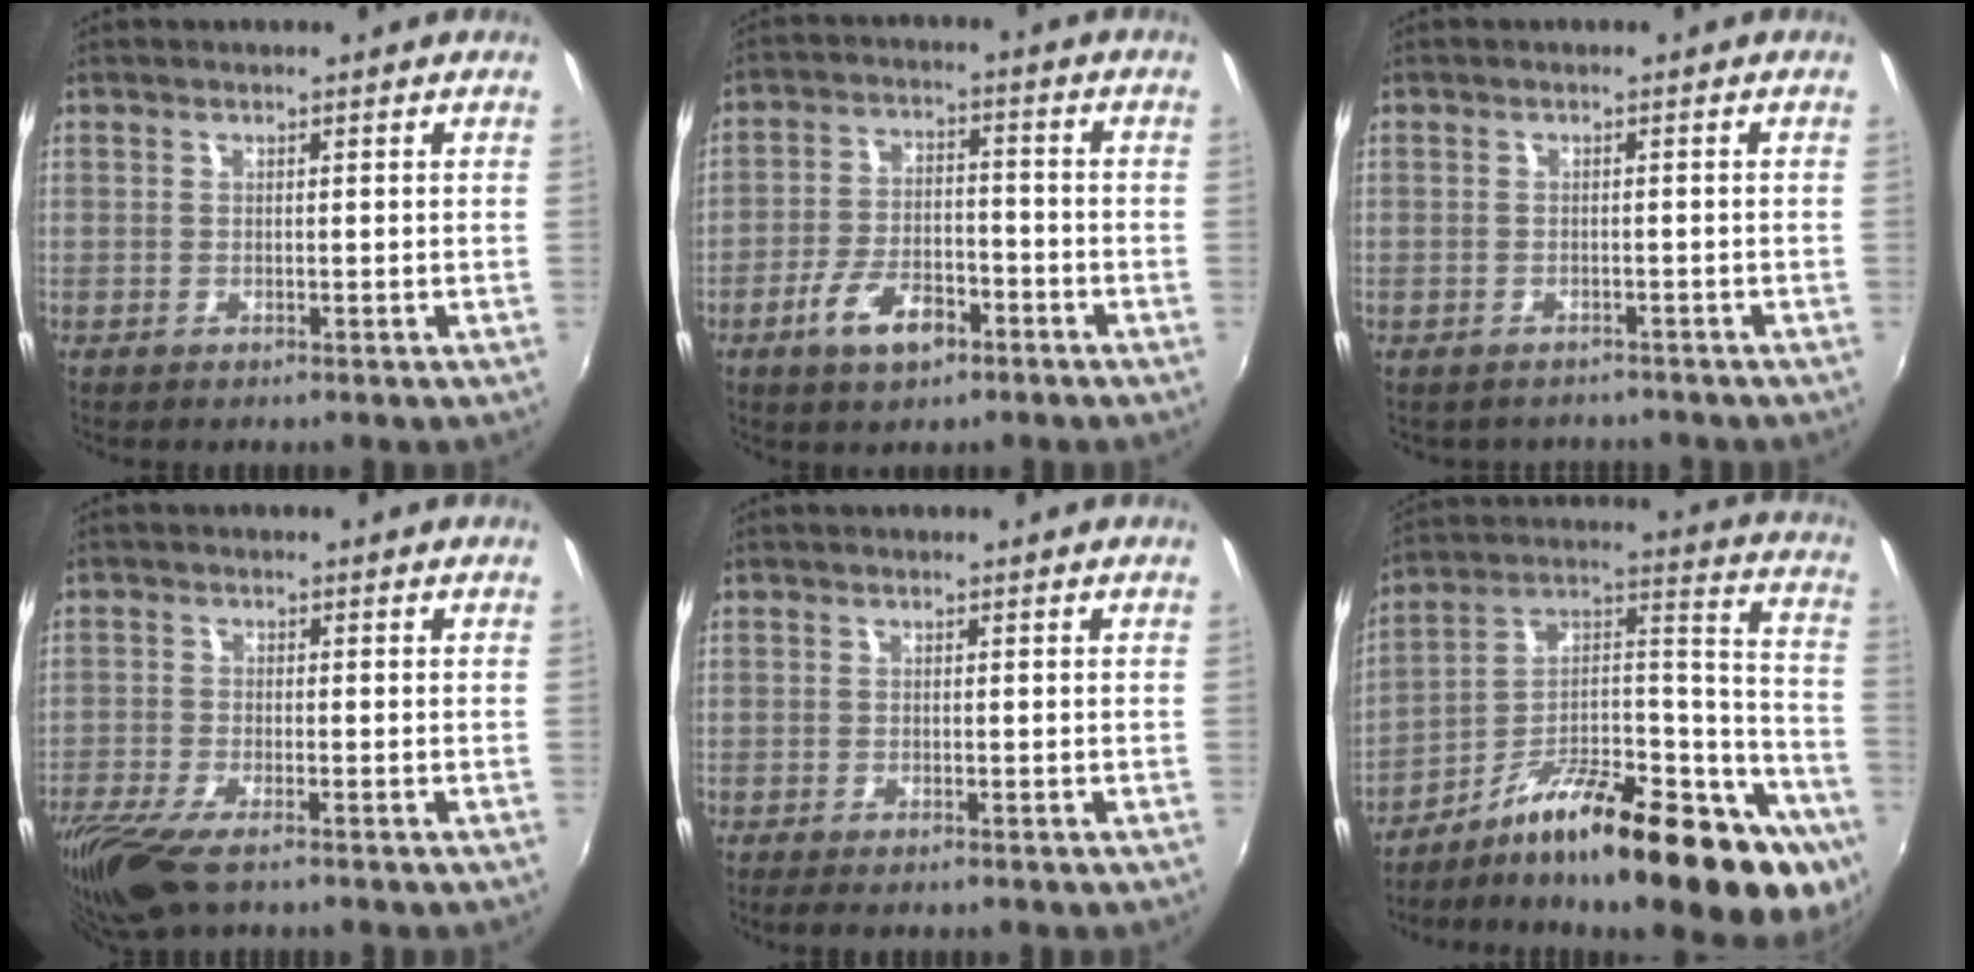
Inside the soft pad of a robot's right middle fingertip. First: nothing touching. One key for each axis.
{"total": 8.8, "fx": -5.0, "fy": 4.2, "fz": 5.8, "tx": -0.124, "ty": 0.000, "tz": -0.086}
{"total": 3.5, "fx": -3.1, "fy": 1.7, "fz": 0.5, "tx": -0.018, "ty": -0.013, "tz": -0.042}
{"total": 10.2, "fx": -7.4, "fy": 2.8, "fz": 6.4, "tx": -0.154, "ty": -0.041, "tz": -0.141}
{"total": 2.0, "fx": -1.6, "fy": 0.6, "fz": 1.0, "tx": -0.021, "ty": -0.011, "tz": -0.028}
{"total": 27.4, "fx": -17.5, "fy": 7.6, "fz": 19.8, "tx": -0.235, "ty": 0.020, "tz": -0.271}